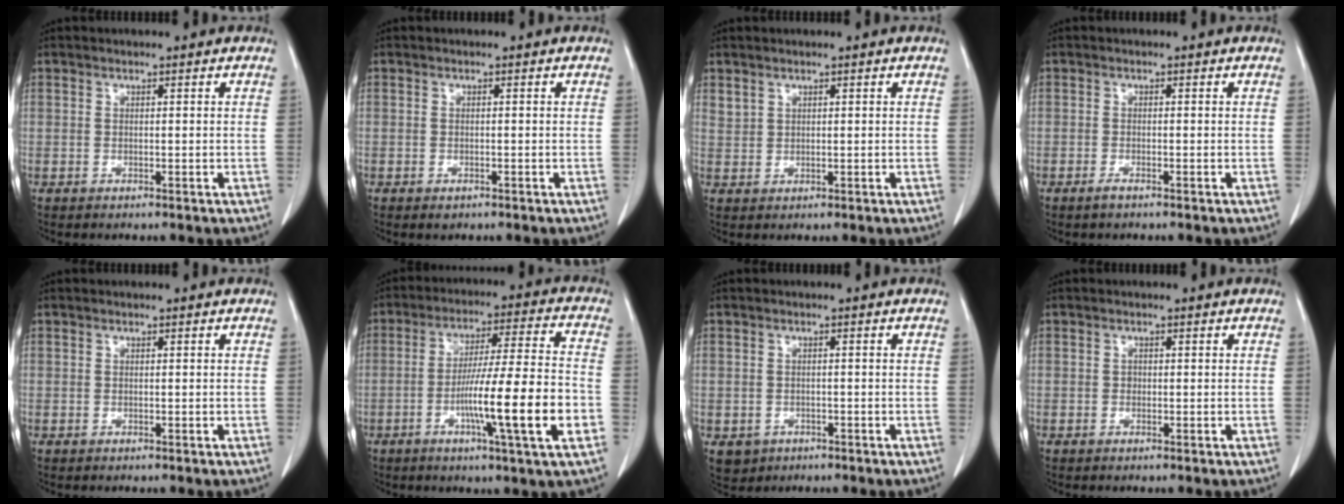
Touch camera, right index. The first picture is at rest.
{"total": 0.9, "force": [-0.6, 0.4, 0.5], "torque": [-0.010, -0.001, -0.004]}
{"total": 1.5, "force": [1.3, 0.8, 0.2], "torque": [0.002, 0.003, 0.026]}
{"total": 1.4, "force": [-1.1, 0.2, 0.9], "torque": [-0.022, -0.003, -0.020]}
{"total": 0.0}
{"total": 15.2, "force": [-4.6, -0.3, 14.5], "torque": [-0.246, -0.006, -0.076]}
{"total": 3.1, "force": [-1.5, 2.6, 0.7], "torque": [-0.009, 0.003, -0.016]}
{"total": 0.5, "force": [0.0, 0.5, 0.2], "torque": [0.001, 0.002, -0.001]}